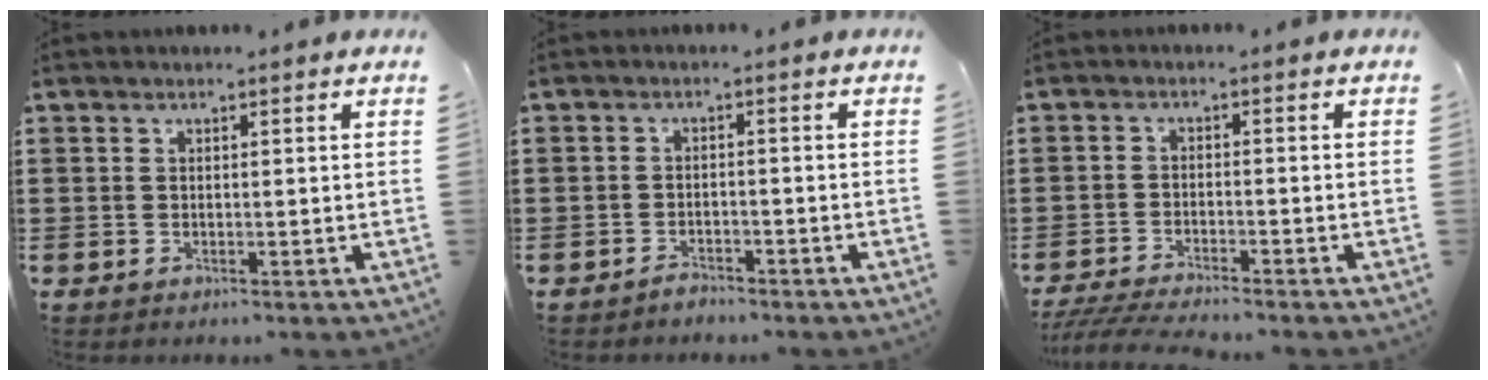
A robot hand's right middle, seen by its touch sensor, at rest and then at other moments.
{"total": 1.9, "force": [-1.8, 0.4, 0.2], "torque": [-0.010, 0.001, -0.038]}
{"total": 3.7, "force": [-3.5, -0.1, 1.2], "torque": [-0.034, -0.012, -0.072]}